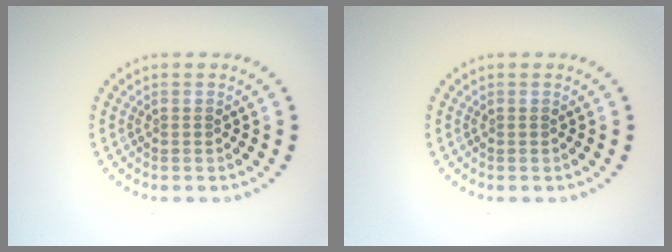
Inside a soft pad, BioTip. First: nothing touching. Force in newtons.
{"total": 0.0}